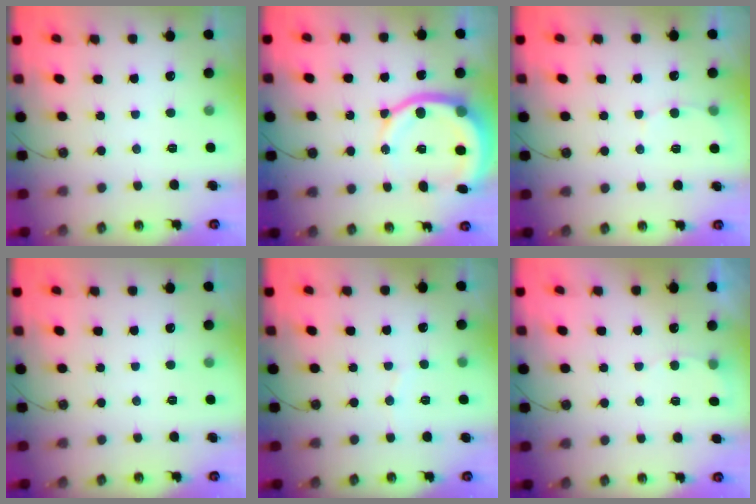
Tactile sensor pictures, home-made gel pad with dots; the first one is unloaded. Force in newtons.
{"total": 13.2, "press": 13.0, "slide": 2.3}
{"total": 5.0, "press": 5.0, "slide": 0.4}
{"total": 0.0}
{"total": 3.0, "press": 3.0, "slide": 0.4}
{"total": 3.9, "press": 3.6, "slide": 1.4}